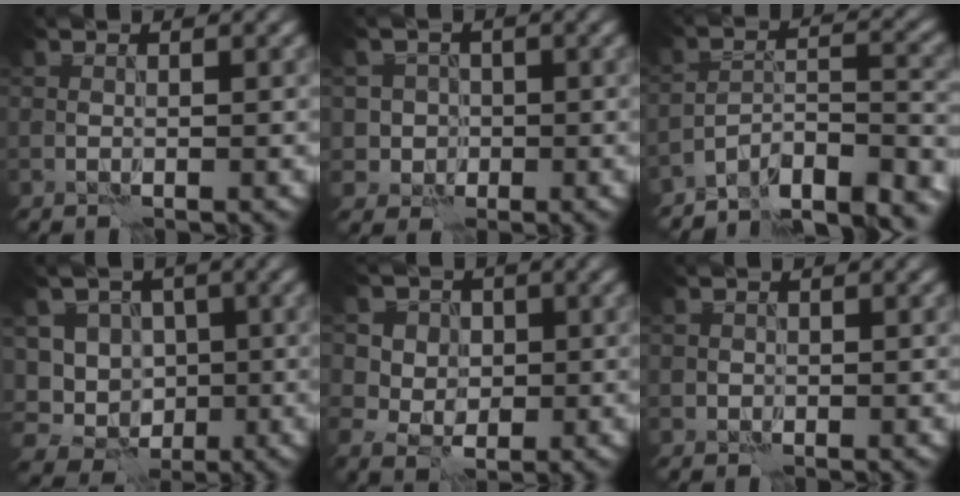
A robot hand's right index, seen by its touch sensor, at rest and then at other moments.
{"total": 2.3, "force": [-0.3, 2.3, 0.1], "torque": [0.017, 0.007, -0.018]}
{"total": 9.8, "force": [-8.8, 2.0, 3.8], "torque": [-0.051, 0.004, -0.134]}
{"total": 8.4, "force": [-2.1, 7.5, 3.1], "torque": [-0.048, 0.005, -0.053]}
{"total": 6.2, "force": [2.5, 5.1, 2.5], "torque": [-0.047, 0.013, 0.025]}
{"total": 0.5, "force": [-0.1, 0.4, -0.3], "torque": [0.011, -0.002, -0.003]}